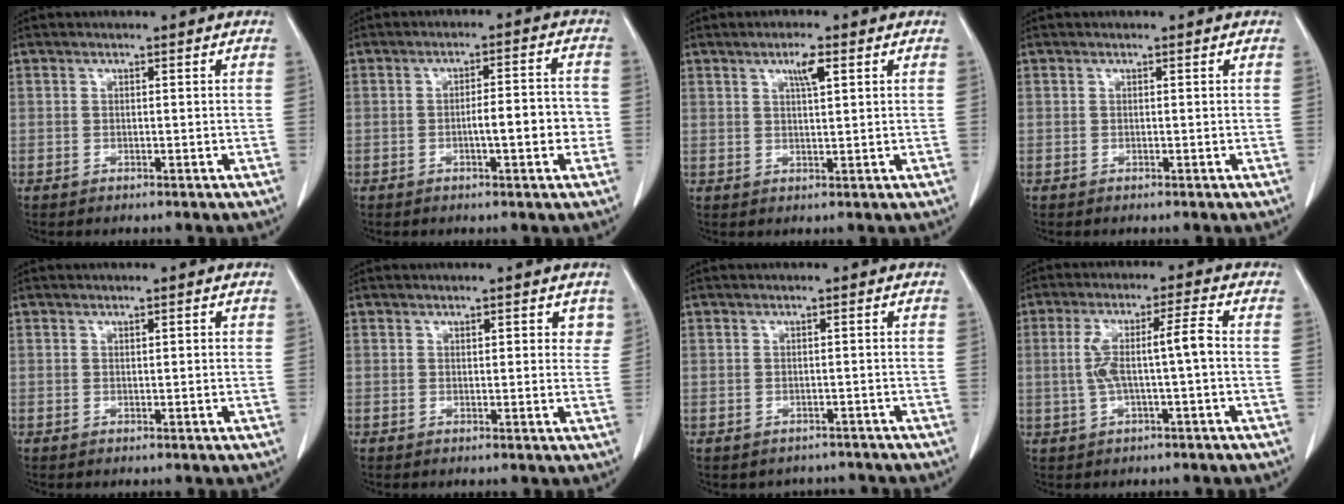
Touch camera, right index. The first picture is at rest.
{"total": 6.2, "force": [-1.4, 1.1, 5.9], "torque": [-0.090, 0.015, -0.017]}
{"total": 3.2, "force": [1.6, 0.4, 2.7], "torque": [-0.049, 0.000, 0.027]}
{"total": 0.0}
{"total": 0.8, "force": [0.4, 0.3, 0.7], "torque": [-0.012, 0.002, 0.006]}
{"total": 3.1, "force": [1.7, 1.5, 2.0], "torque": [-0.013, 0.000, 0.017]}
{"total": 3.2, "force": [-2.6, 1.8, -0.3], "torque": [0.004, 0.013, -0.034]}
{"total": 7.0, "force": [-0.3, 0.4, 7.0], "torque": [-0.141, 0.022, -0.001]}